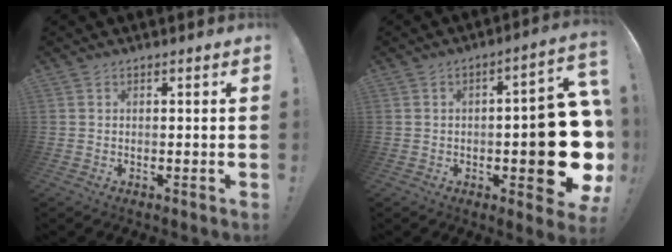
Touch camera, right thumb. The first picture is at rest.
{"total": 17.7, "force": [-3.4, 5.9, 16.4], "torque": [-0.191, 0.008, -0.043]}